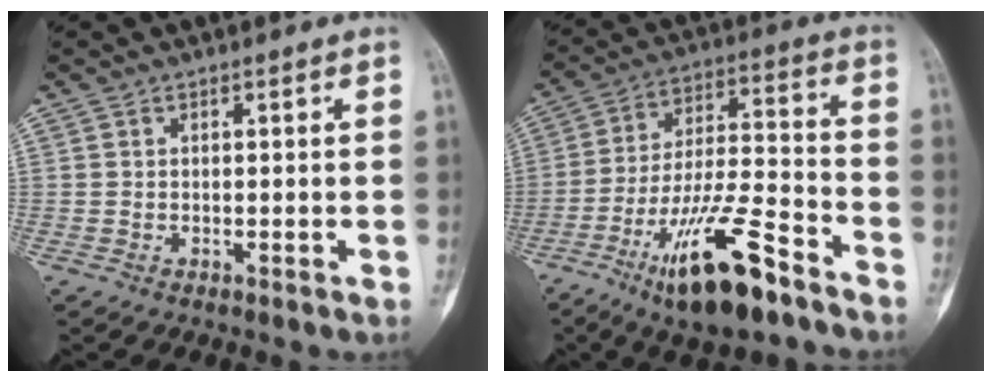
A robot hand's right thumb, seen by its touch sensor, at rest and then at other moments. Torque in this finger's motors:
{"motor_torque": [0.80, 0.75, 1.84, -0.93, 0.62]}